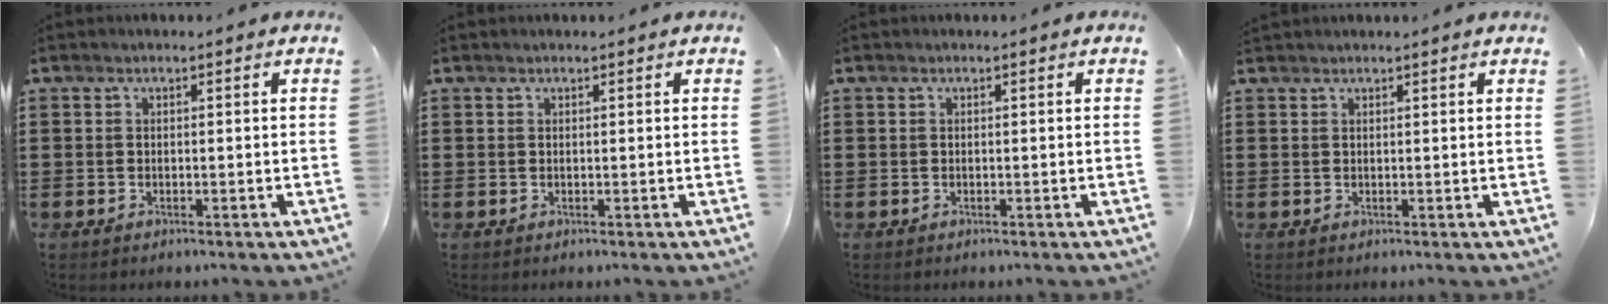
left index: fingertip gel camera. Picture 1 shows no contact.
{"total": 0.0}
{"total": 0.0}
{"total": 0.9, "force": [0.9, -0.2, 0.3], "torque": [-0.005, -0.002, 0.017]}